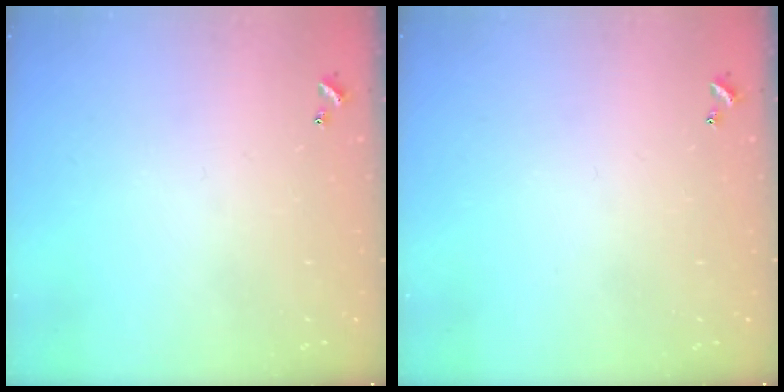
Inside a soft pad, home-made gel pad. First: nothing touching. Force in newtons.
{"total": 0.0}